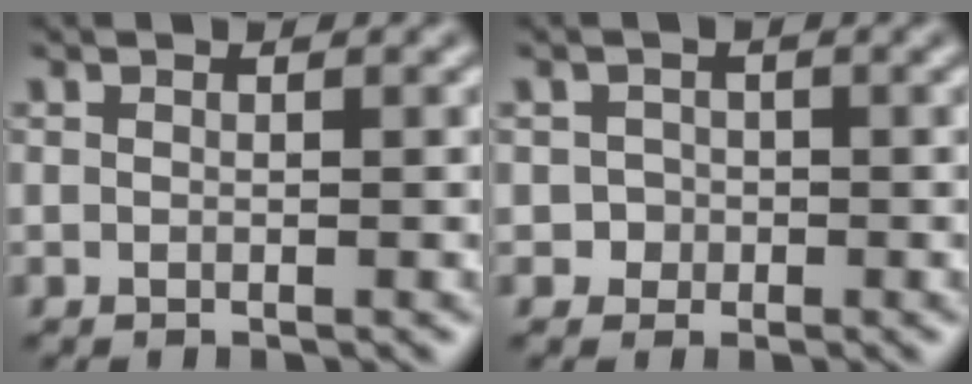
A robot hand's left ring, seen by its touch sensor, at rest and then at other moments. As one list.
[{"total": 1.4, "force": [-0.3, 1.4, 0.1], "torque": [0.015, 0.000, -0.006]}]